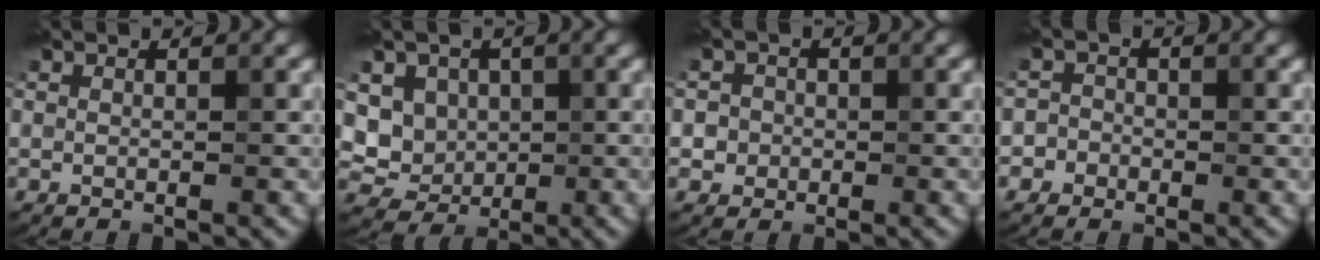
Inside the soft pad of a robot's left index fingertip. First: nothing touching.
{"total": 4.0, "force": [0.0, 3.6, 1.8], "torque": [-0.030, -0.004, -0.011]}
{"total": 2.7, "force": [0.2, 2.6, 0.8], "torque": [-0.003, 0.008, -0.003]}
{"total": 2.4, "force": [-1.0, 2.2, 0.0], "torque": [0.032, 0.016, -0.040]}